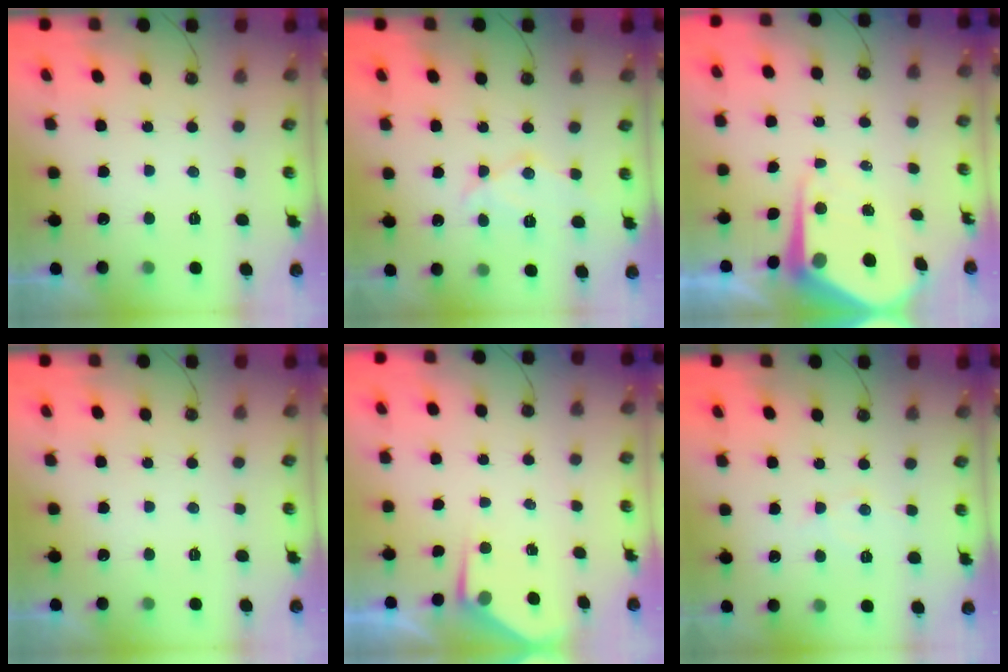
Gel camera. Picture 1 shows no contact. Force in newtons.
{"total": 12.4, "press": 12.3, "slide": 1.2}
{"total": 7.7, "press": 7.6, "slide": 0.6}
{"total": 0.0}
{"total": 3.1, "press": 3.1, "slide": 0.4}
{"total": 5.6, "press": 5.6, "slide": 0.3}